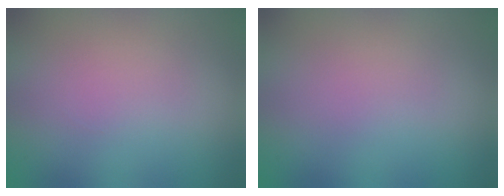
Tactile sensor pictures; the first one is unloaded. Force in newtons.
{"total": 0.0}